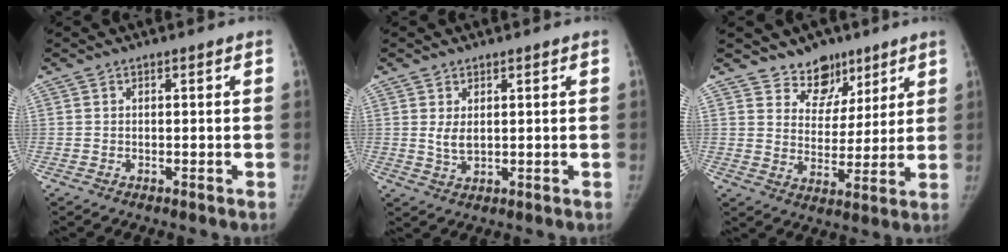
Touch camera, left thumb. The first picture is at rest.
{"total": 2.9, "force": [1.0, 1.6, 2.2], "torque": [-0.037, -0.011, 0.025]}
{"total": 9.1, "force": [6.8, 5.8, 1.6], "torque": [0.016, -0.049, 0.121]}